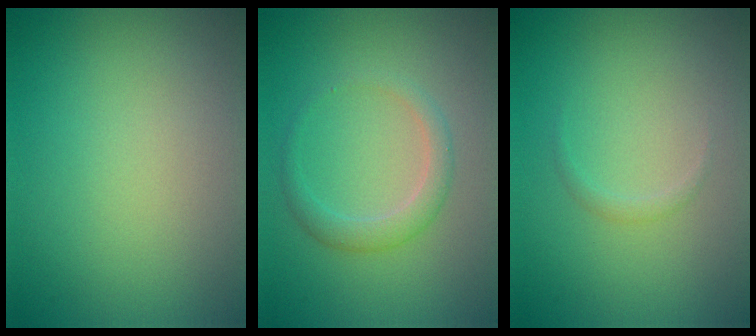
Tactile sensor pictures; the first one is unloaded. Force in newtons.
{"total": 1.5, "press": 1.5, "slide": 0.0}
{"total": 0.6, "press": 0.6, "slide": 0.1}